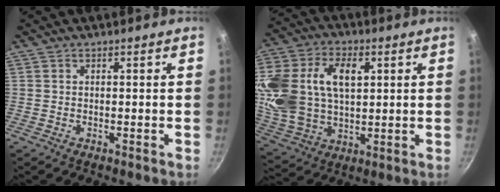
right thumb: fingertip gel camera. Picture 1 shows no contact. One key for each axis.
{"total": 22.2, "fx": 4.8, "fy": 14.6, "fz": 16.0, "tx": -0.338, "ty": 0.006, "tz": 0.094}